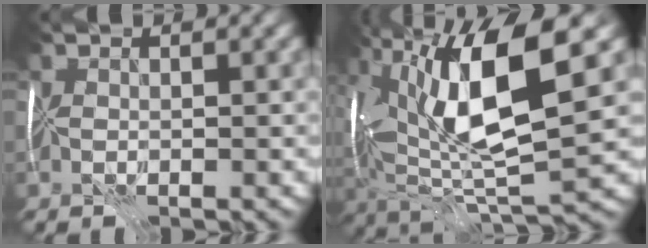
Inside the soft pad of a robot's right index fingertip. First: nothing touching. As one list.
[{"total": 12.2, "force": [3.3, 3.4, 11.3], "torque": [-0.210, 0.005, 0.061]}]